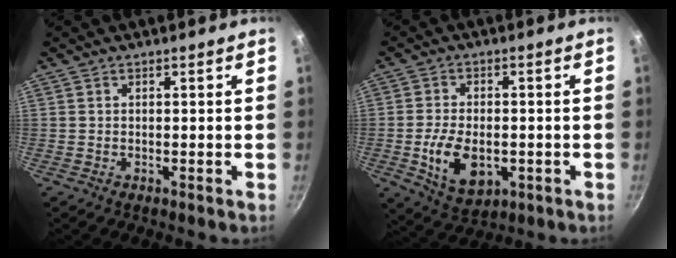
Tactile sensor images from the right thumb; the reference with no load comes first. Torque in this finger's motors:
{"motor_torque": [-0.20, 0.52, 1.10, -0.37, 0.01]}